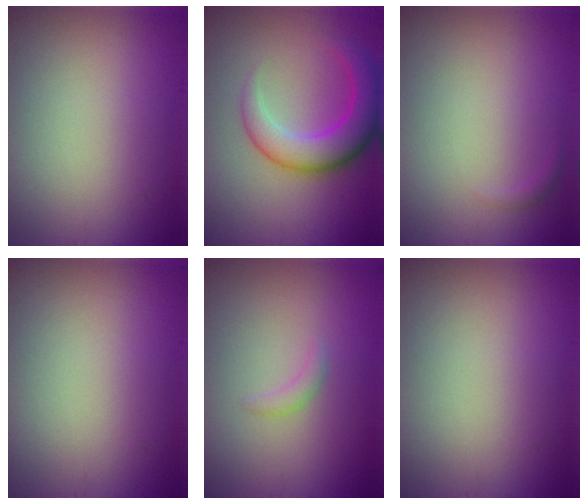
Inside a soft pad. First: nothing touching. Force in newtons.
{"total": 6.0, "press": 6.0, "slide": 0.2}
{"total": 0.5, "press": 0.5, "slide": 0.1}
{"total": 0.0}
{"total": 0.9, "press": 0.9, "slide": 0.1}
{"total": 0.0}